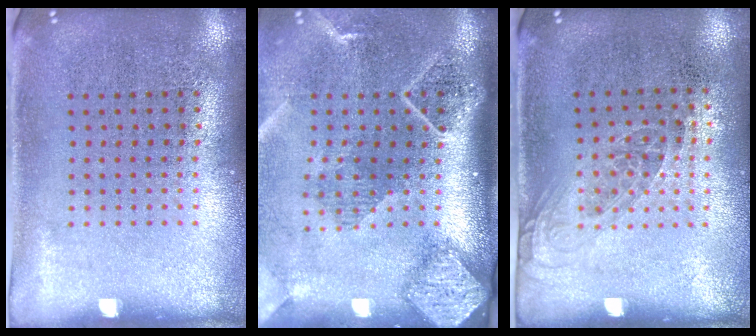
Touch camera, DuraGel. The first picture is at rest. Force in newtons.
{"total": 2.7, "press": 2.0, "slide": 1.8}
{"total": 1.1, "press": 0.8, "slide": 0.7}